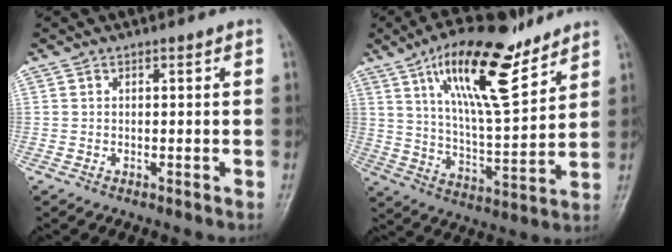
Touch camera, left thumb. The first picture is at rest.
{"total": 19.0, "force": [11.4, 6.0, 13.9], "torque": [-0.212, -0.053, 0.205]}